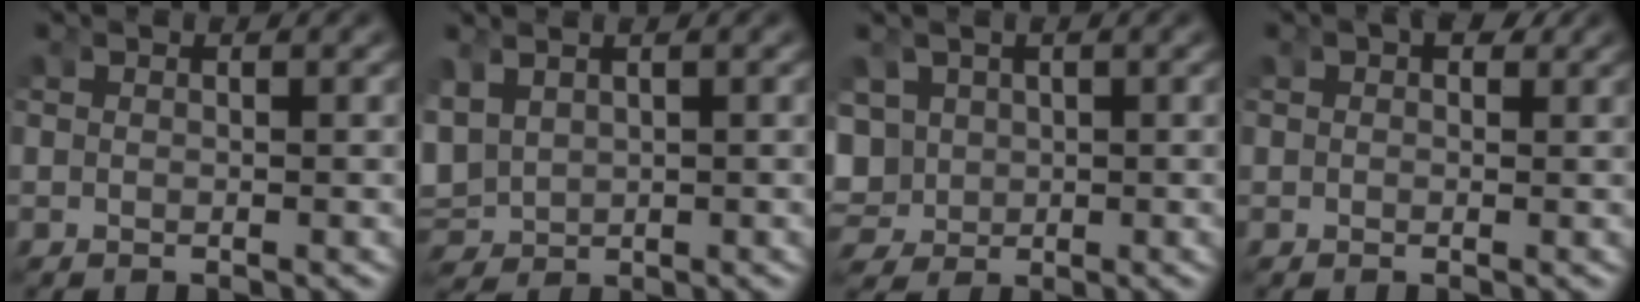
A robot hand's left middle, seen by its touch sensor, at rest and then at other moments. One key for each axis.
{"total": 4.3, "fx": 0.2, "fy": 4.0, "fz": 1.7, "tx": -0.080, "ty": -0.024, "tz": 0.018}
{"total": 6.4, "fx": -0.7, "fy": 6.0, "fz": 2.1, "tx": -0.097, "ty": -0.036, "tz": -0.001}
{"total": 1.6, "fx": 0.8, "fy": 1.1, "fz": 0.8, "tx": -0.013, "ty": -0.001, "tz": 0.010}